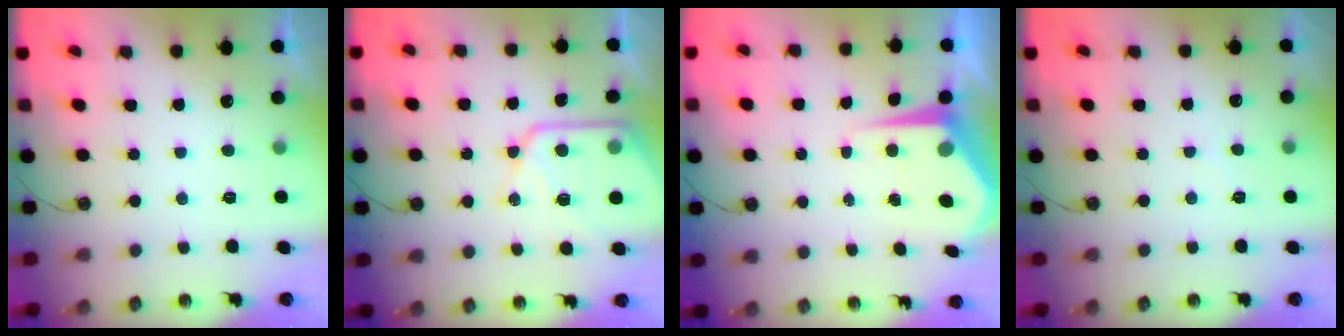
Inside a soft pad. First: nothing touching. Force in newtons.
{"total": 13.2, "press": 13.2, "slide": 1.3}
{"total": 7.3, "press": 7.3, "slide": 0.5}
{"total": 3.3, "press": 3.3, "slide": 0.6}